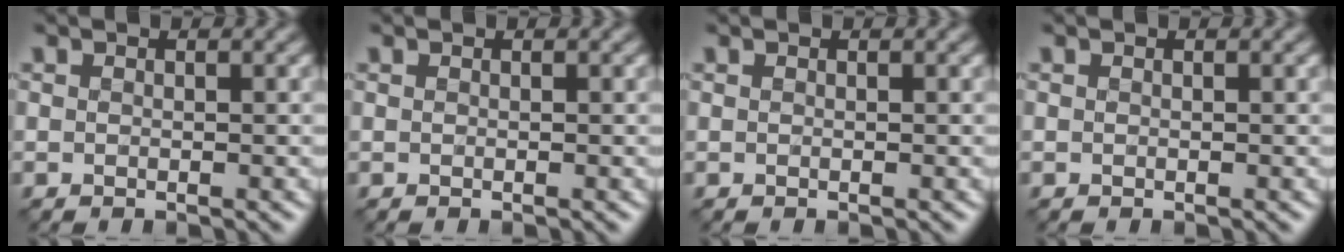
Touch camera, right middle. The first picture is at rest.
{"total": 0.0}
{"total": 0.0}
{"total": 0.0}